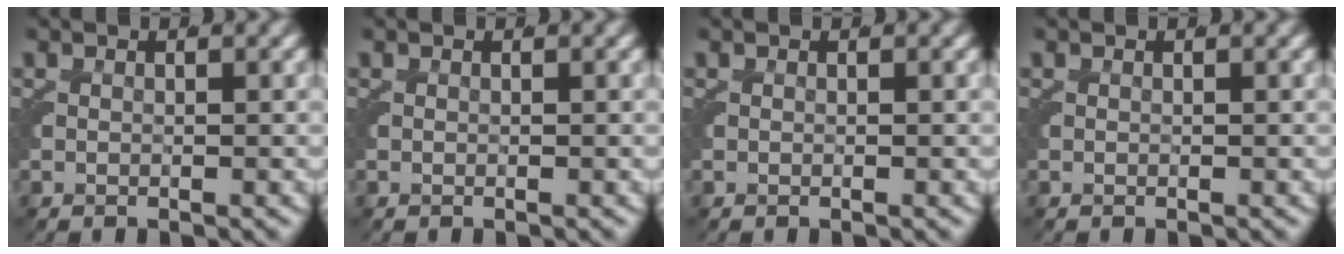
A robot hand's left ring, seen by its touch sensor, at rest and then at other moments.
{"total": 0.0}
{"total": 0.0}
{"total": 0.0}